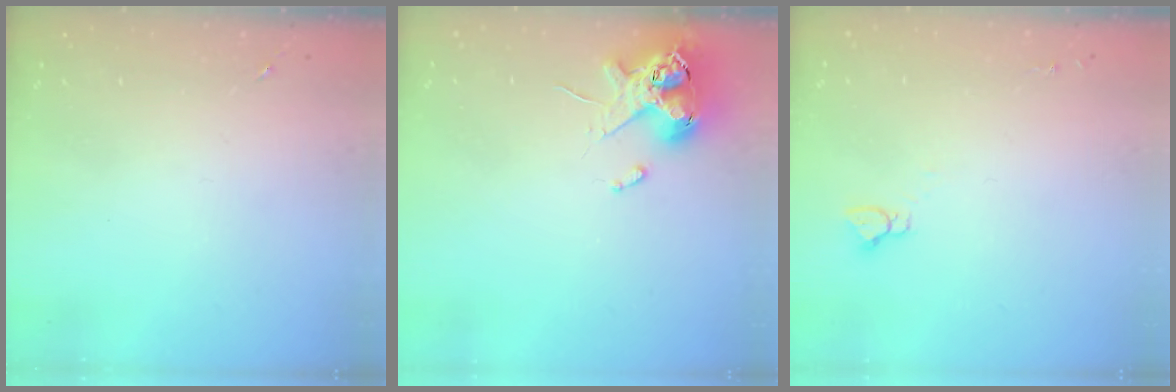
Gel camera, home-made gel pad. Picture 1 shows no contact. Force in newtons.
{"total": 11.7, "press": 11.5, "slide": 1.7}
{"total": 2.9, "press": 2.9, "slide": 0.2}